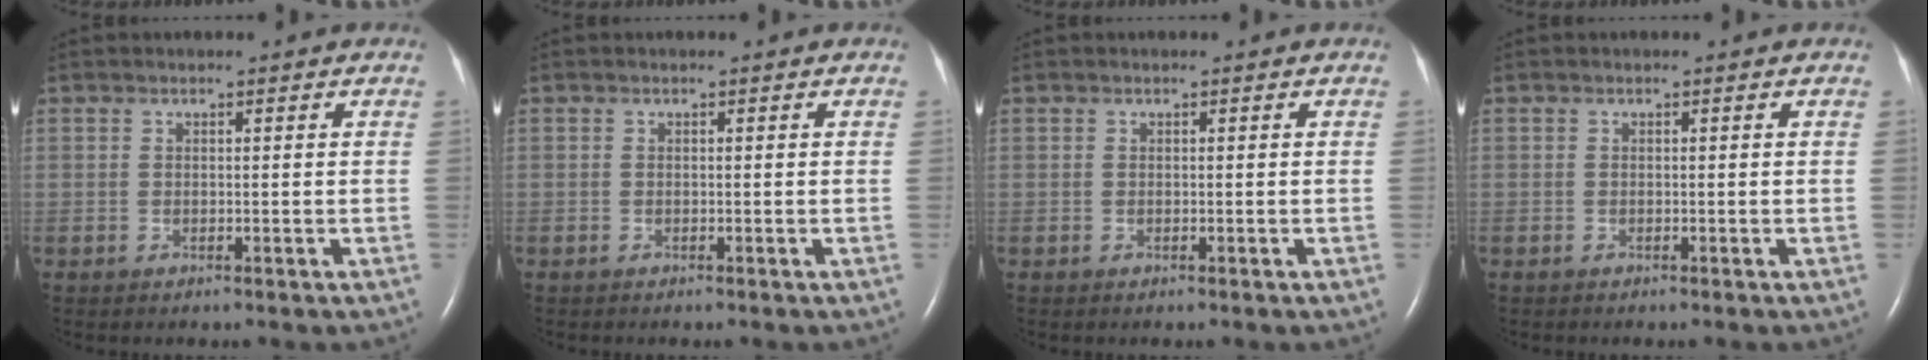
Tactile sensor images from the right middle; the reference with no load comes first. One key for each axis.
{"total": 0.0}
{"total": 0.0}
{"total": 0.0}